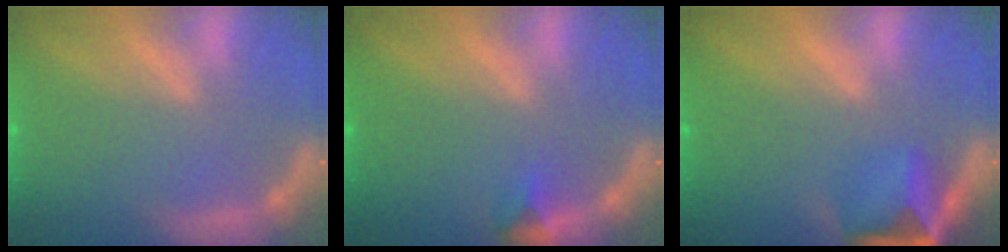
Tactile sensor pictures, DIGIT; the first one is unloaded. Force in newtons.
{"total": 1.4}
{"total": 6.0}